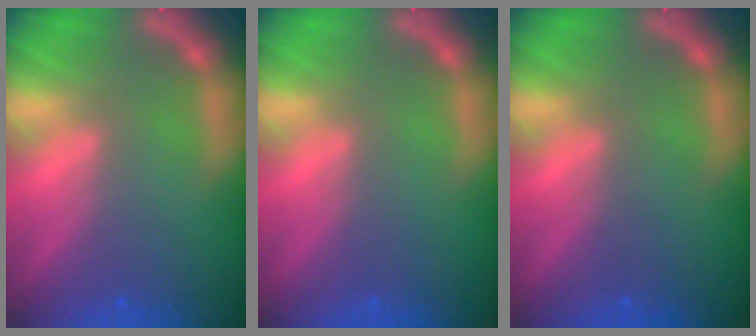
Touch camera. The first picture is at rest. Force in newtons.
{"total": 0.0}
{"total": 0.0}